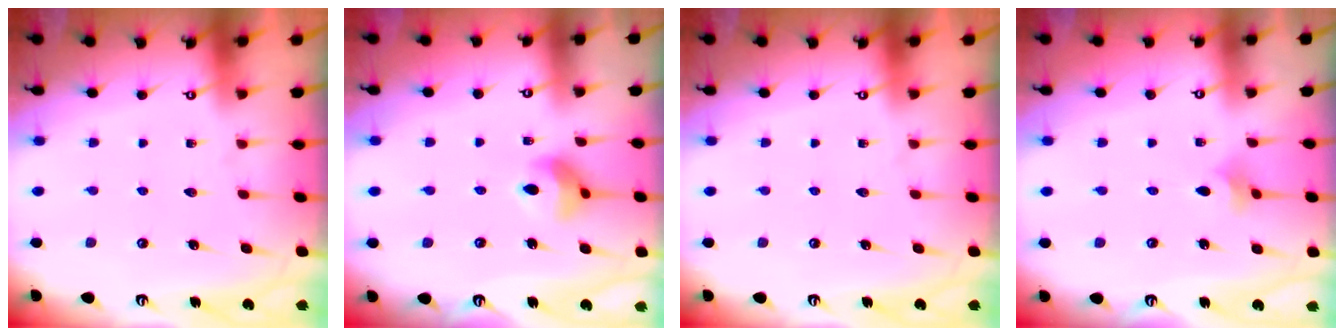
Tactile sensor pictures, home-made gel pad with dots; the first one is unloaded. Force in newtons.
{"total": 8.5, "press": 8.4, "slide": 1.0}
{"total": 0.0}
{"total": 1.6, "press": 1.5, "slide": 0.4}